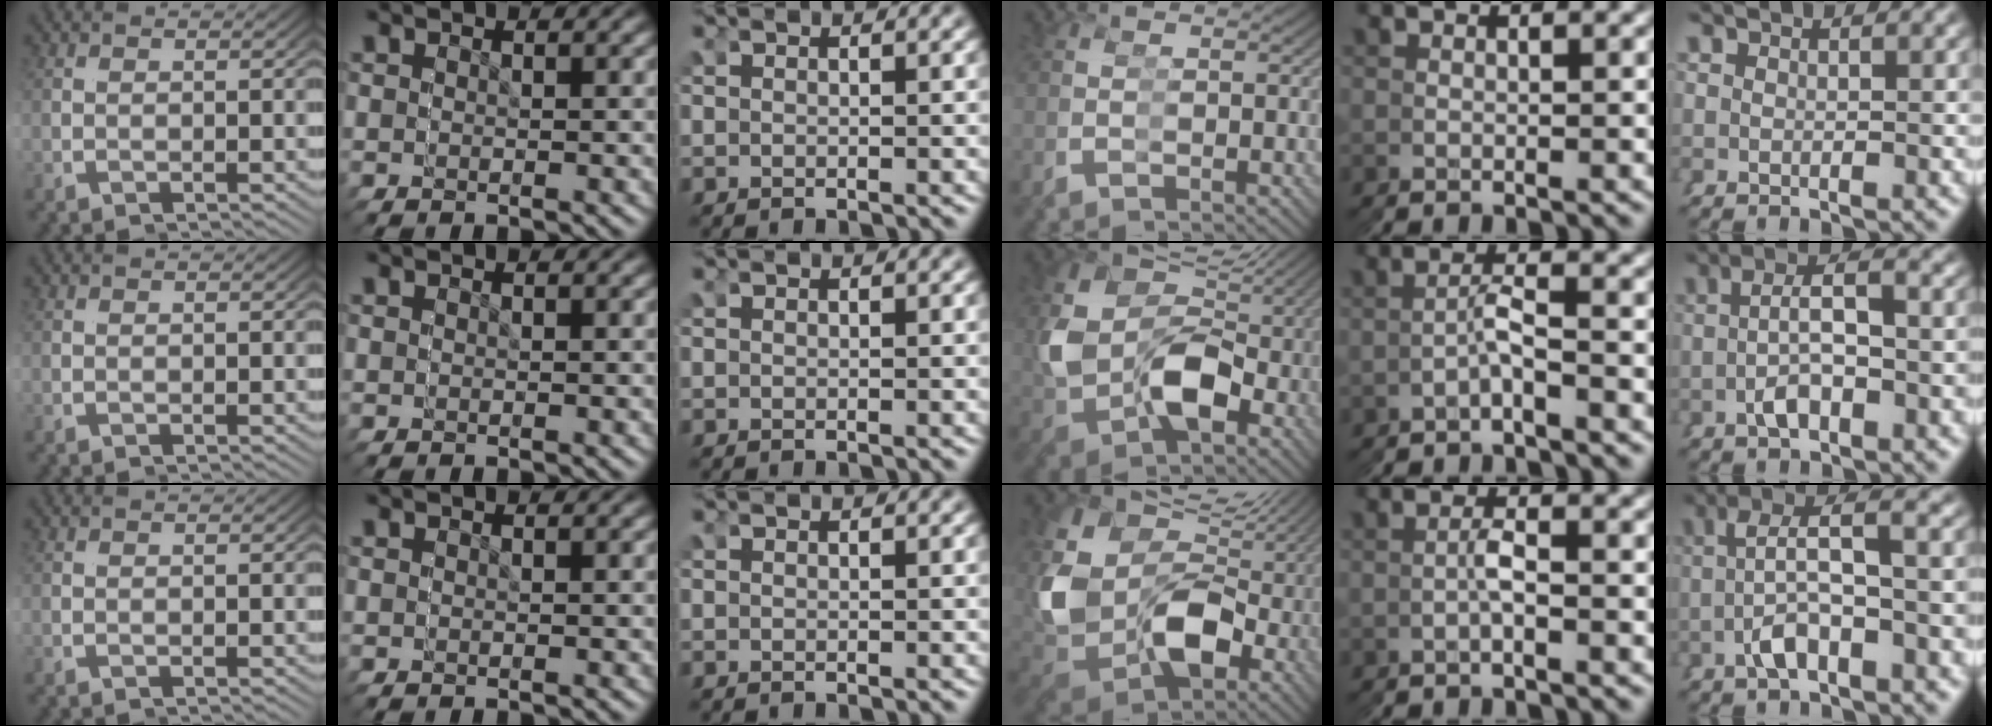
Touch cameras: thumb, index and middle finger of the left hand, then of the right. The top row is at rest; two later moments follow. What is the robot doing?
{"motion": "grasp_and_lifting", "object": "stress ball aka squeeze ball"}